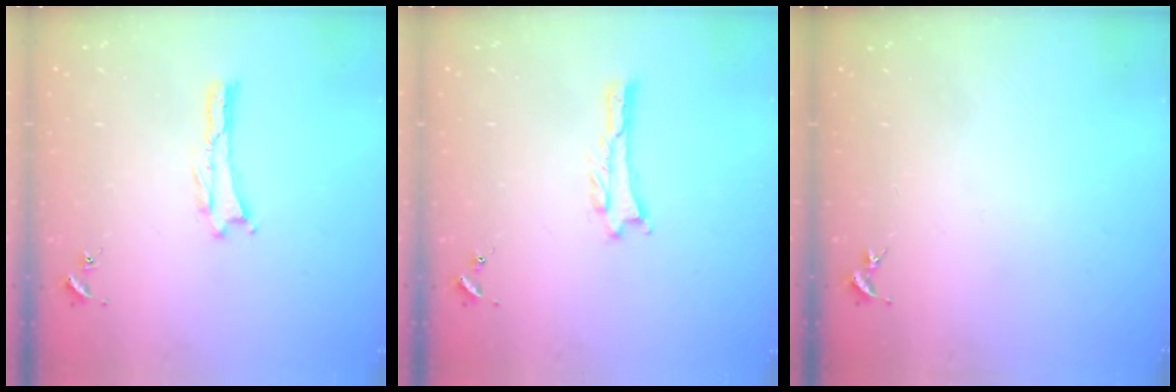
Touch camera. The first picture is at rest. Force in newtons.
{"total": 1.0, "press": 1.0, "slide": 0.1}
{"total": 0.0}